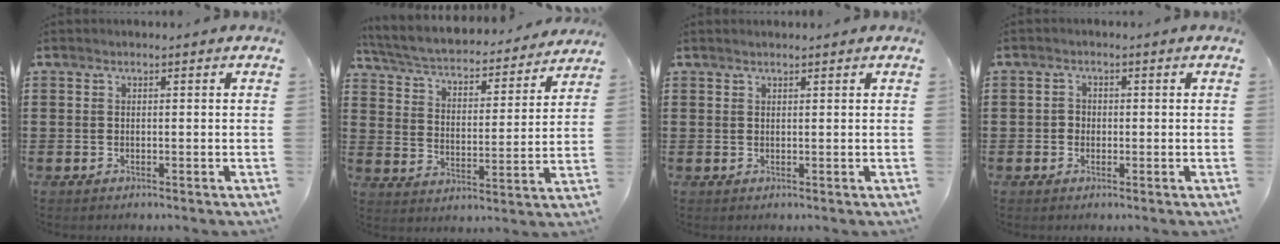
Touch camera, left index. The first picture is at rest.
{"total": 4.1, "force": [3.8, 0.5, 1.5], "torque": [-0.050, -0.032, 0.057]}
{"total": 0.6, "force": [0.5, 0.0, 0.3], "torque": [-0.007, 0.000, 0.010]}
{"total": 1.5, "force": [-0.3, 1.4, 0.5], "torque": [-0.013, 0.004, -0.008]}